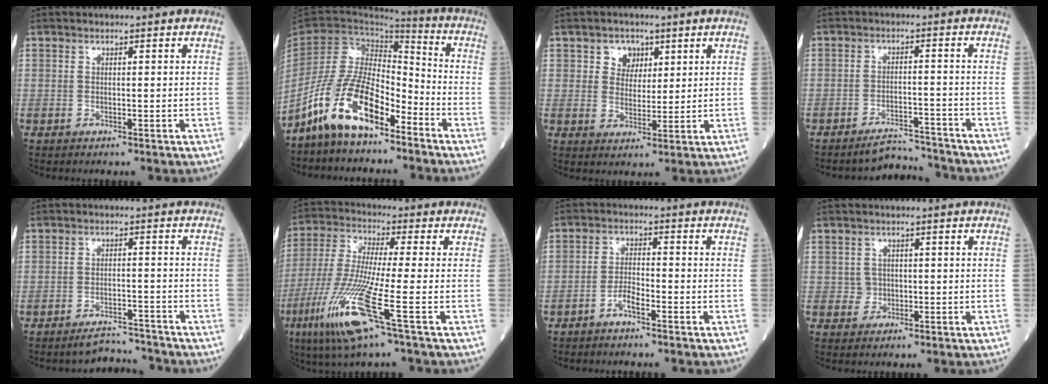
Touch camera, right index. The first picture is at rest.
{"total": 11.9, "force": [-8.0, 4.3, 7.7], "torque": [-0.167, 0.010, -0.157]}
{"total": 4.1, "force": [2.0, 3.3, 1.4], "torque": [-0.018, 0.007, 0.034]}
{"total": 5.1, "force": [-5.0, 0.3, -0.1], "torque": [0.008, 0.004, -0.080]}
{"total": 4.3, "force": [-4.3, 0.4, -0.2], "torque": [0.008, 0.001, -0.065]}
{"total": 13.6, "force": [-5.8, -0.4, 12.3], "torque": [-0.269, -0.031, -0.117]}
{"total": 2.9, "force": [-2.0, 0.7, 2.0], "torque": [-0.038, 0.006, -0.040]}
{"total": 1.8, "force": [0.0, 1.8, 0.2], "torque": [0.001, 0.004, 0.000]}